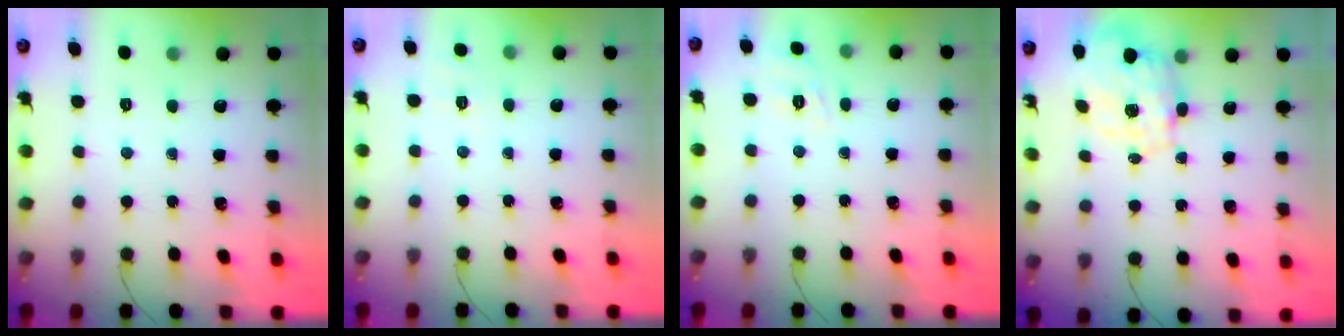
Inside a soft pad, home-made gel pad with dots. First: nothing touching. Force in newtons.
{"total": 3.0, "press": 2.4, "slide": 1.8}
{"total": 2.2, "press": 1.2, "slide": 1.8}
{"total": 11.0, "press": 10.9, "slide": 1.5}